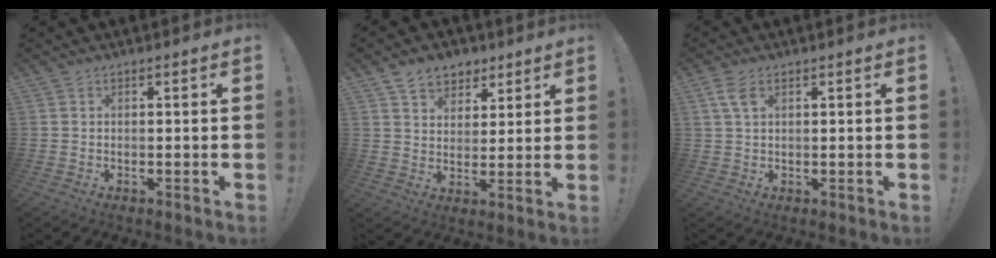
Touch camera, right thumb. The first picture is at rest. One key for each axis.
{"total": 8.4, "fx": 5.4, "fy": 6.0, "fz": 2.4, "tx": -0.041, "ty": -0.026, "tz": 0.106}
{"total": 4.2, "fx": 1.7, "fy": 2.1, "fz": 3.2, "tx": -0.061, "ty": 0.002, "tz": 0.031}